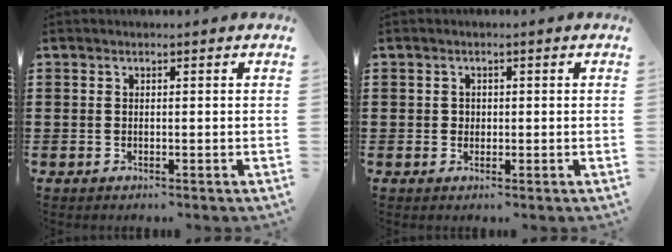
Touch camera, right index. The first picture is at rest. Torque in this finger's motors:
{"motor_torque": [0.27, 0.15, 0.09, 0.02]}